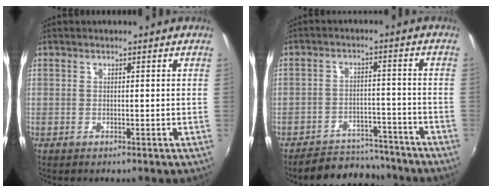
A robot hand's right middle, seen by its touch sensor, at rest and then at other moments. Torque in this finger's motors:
{"motor_torque": [1.06, -0.96, 0.01, 0.01]}